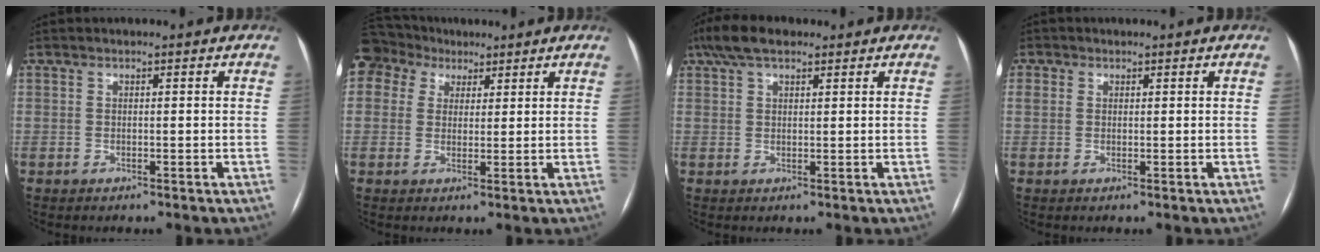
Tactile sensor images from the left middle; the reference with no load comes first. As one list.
[{"total": 7.3, "force": [4.6, 5.5, 1.4], "torque": [-0.036, 0.044, 0.089]}, {"total": 5.7, "force": [4.0, 2.1, 3.6], "torque": [-0.078, 0.030, 0.073]}, {"total": 1.9, "force": [0.7, 1.7, 0.6], "torque": [-0.012, 0.008, 0.012]}]